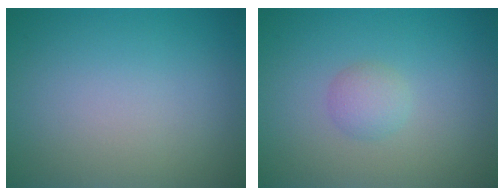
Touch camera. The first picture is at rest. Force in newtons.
{"total": 1.5, "press": 1.5, "slide": 0.1}